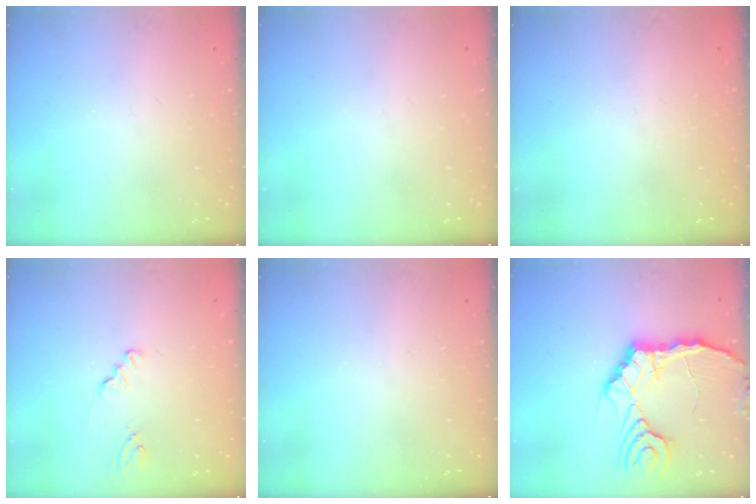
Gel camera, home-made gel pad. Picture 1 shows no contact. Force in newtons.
{"total": 0.0}
{"total": 0.0}
{"total": 1.5, "press": 1.5, "slide": 0.1}
{"total": 0.0}
{"total": 15.9, "press": 15.8, "slide": 2.1}